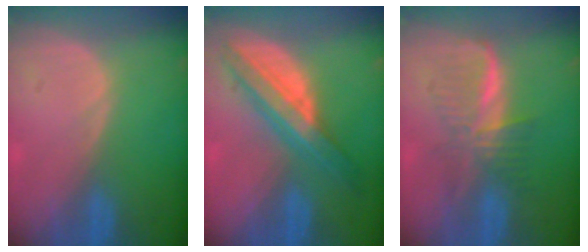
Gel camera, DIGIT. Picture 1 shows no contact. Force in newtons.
{"total": 8.1, "press": 8.0, "slide": 0.5}
{"total": 6.0, "press": 5.9, "slide": 0.7}